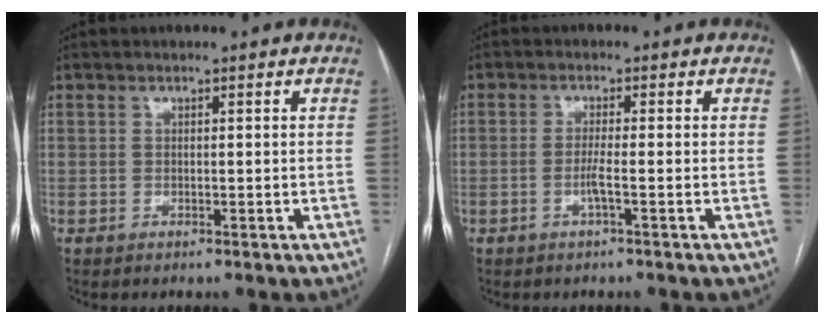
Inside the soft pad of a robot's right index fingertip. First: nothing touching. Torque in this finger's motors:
{"motor_torque": [-0.11, -0.02, 0.04, 0.00]}